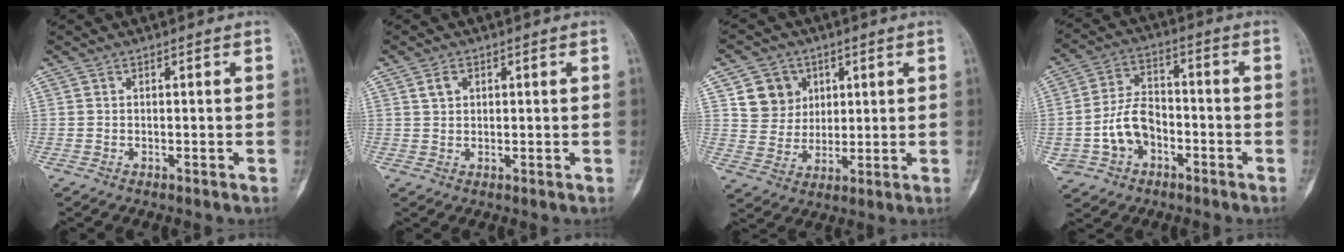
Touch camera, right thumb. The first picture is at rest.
{"total": 2.3, "force": [1.0, 1.6, 1.2], "torque": [-0.017, 0.001, 0.020]}
{"total": 8.7, "force": [3.4, 7.7, 2.3], "torque": [-0.005, -0.013, 0.066]}
{"total": 10.5, "force": [-2.9, 7.7, 6.4], "torque": [-0.103, 0.034, -0.052]}